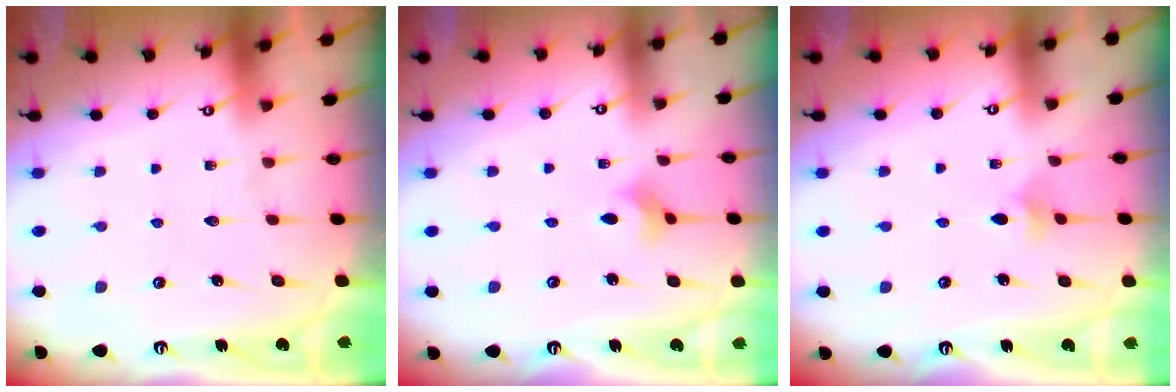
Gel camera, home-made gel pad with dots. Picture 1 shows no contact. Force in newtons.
{"total": 2.7, "press": 2.6, "slide": 0.7}
{"total": 3.3, "press": 3.2, "slide": 0.8}